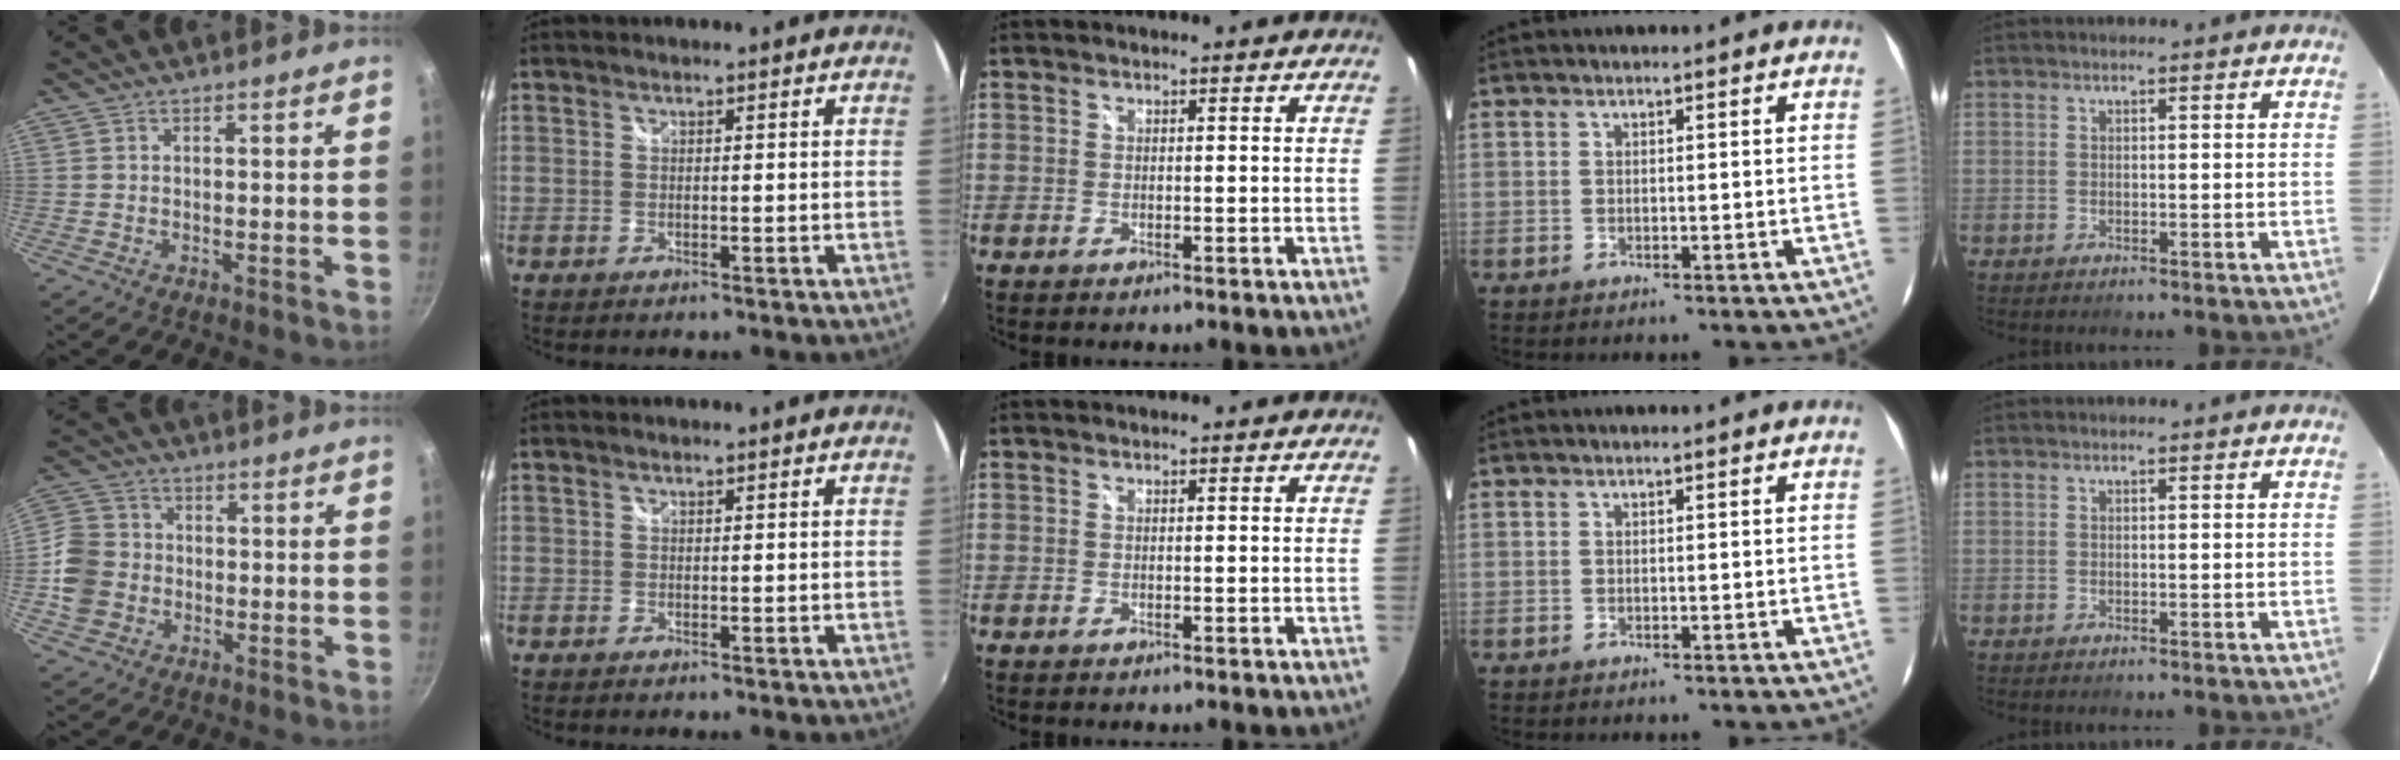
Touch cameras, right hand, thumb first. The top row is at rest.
{"thumb": {"total": 9.0, "force": [-1.5, 7.9, 4.0], "torque": [-0.051, 0.017, -0.045]}}